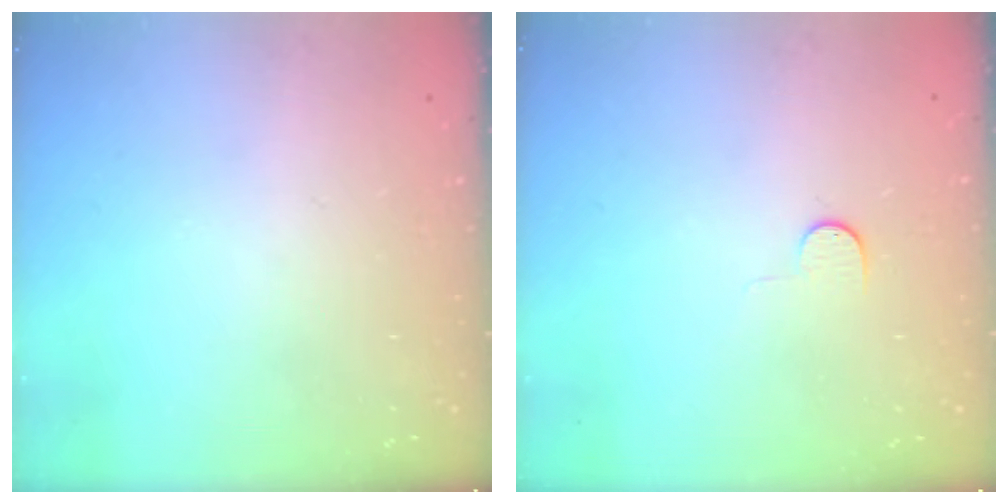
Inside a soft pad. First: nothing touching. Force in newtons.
{"total": 4.9, "press": 4.9, "slide": 0.5}